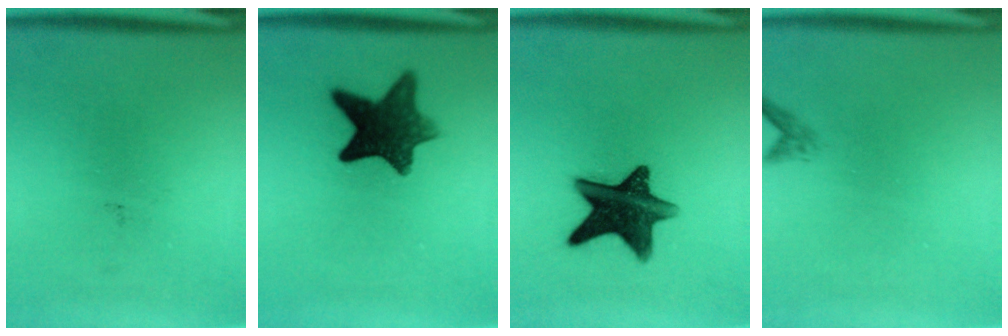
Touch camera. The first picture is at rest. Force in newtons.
{"total": 10.3}
{"total": 13.5}
{"total": 1.0}